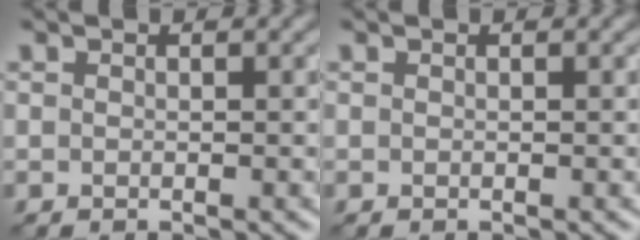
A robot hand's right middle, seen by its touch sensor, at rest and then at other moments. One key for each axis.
{"total": 0.0}